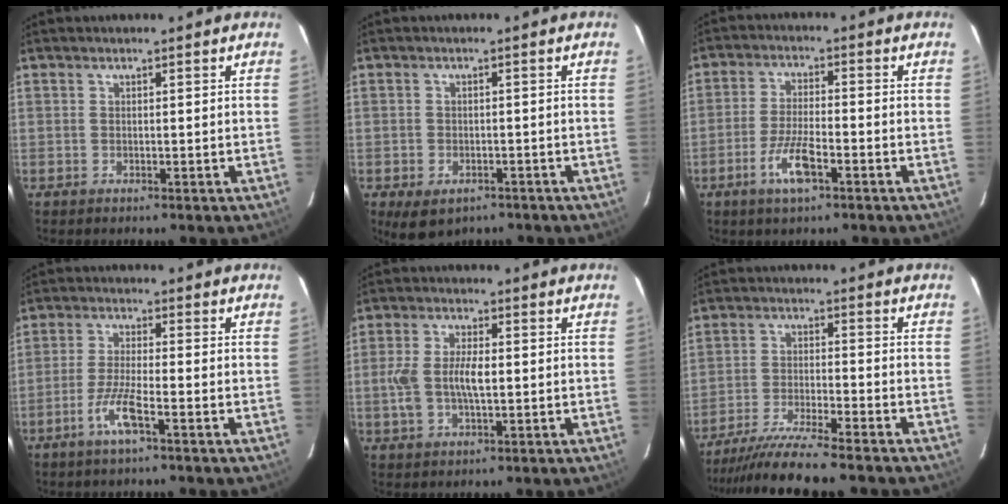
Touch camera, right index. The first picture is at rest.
{"total": 6.6, "force": [-3.9, 4.1, 3.3], "torque": [-0.064, -0.012, -0.049]}
{"total": 7.3, "force": [-3.8, 1.7, 6.0], "torque": [-0.129, -0.004, -0.071]}
{"total": 6.1, "force": [-3.3, 0.2, 5.1], "torque": [-0.110, -0.004, -0.066]}
{"total": 7.4, "force": [-0.5, 3.3, 6.7], "torque": [-0.139, 0.004, -0.009]}
{"total": 12.6, "force": [-11.4, -0.1, 5.3], "torque": [-0.121, -0.019, -0.198]}